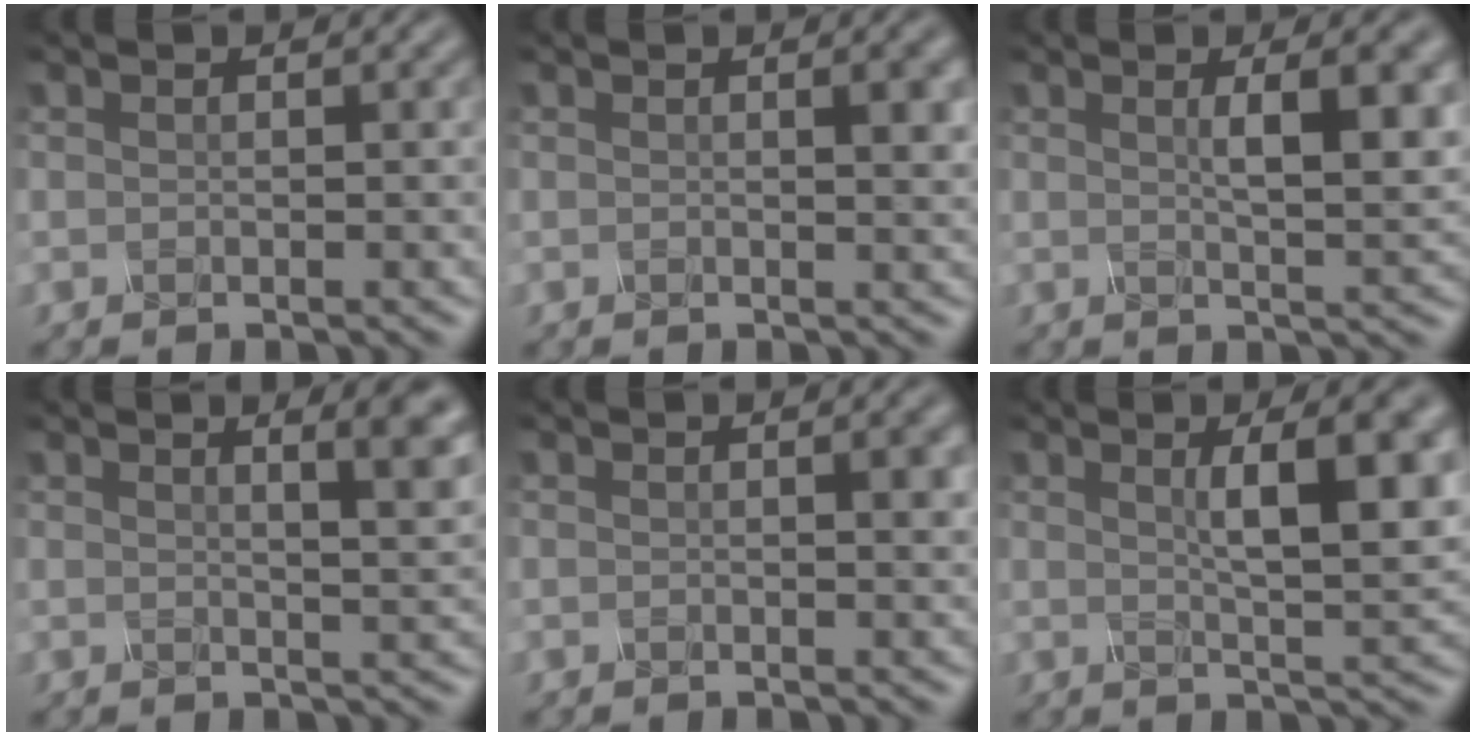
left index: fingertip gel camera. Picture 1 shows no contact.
{"total": 2.2, "force": [0.3, 0.5, 2.1], "torque": [-0.019, 0.011, 0.010]}
{"total": 4.8, "force": [1.0, 0.9, 4.6], "torque": [-0.057, 0.010, 0.027]}
{"total": 6.6, "force": [2.9, 2.3, 5.4], "torque": [-0.021, 0.045, 0.022]}
{"total": 1.7, "force": [0.1, 0.3, 1.7], "torque": [-0.017, 0.010, 0.008]}
{"total": 7.0, "force": [1.7, 1.3, 6.6], "torque": [-0.076, 0.015, 0.039]}